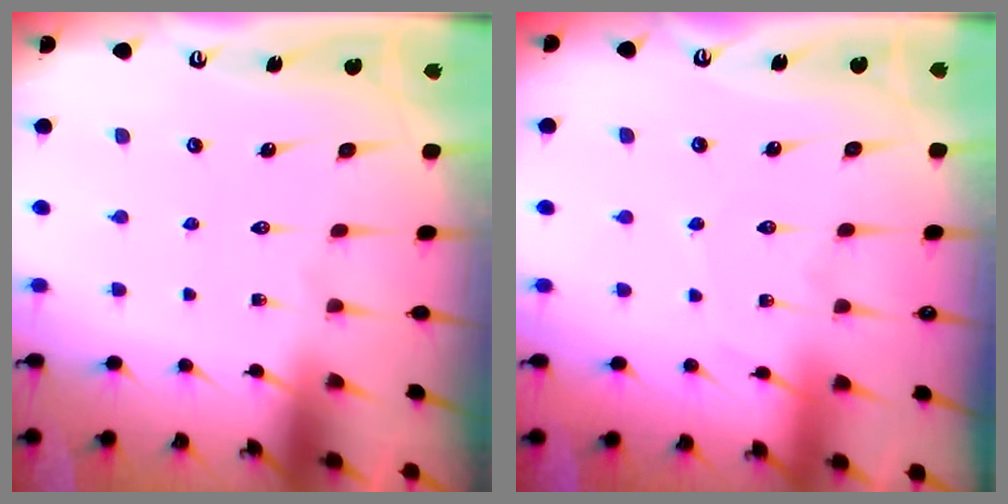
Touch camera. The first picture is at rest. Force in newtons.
{"total": 2.9, "press": 2.8, "slide": 0.4}